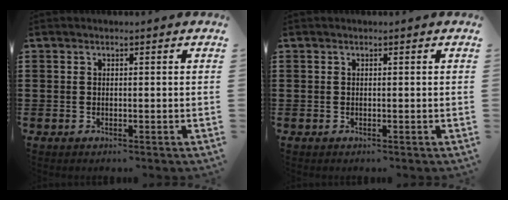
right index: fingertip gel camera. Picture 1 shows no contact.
{"total": 0.0}